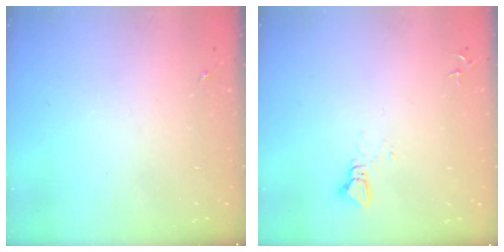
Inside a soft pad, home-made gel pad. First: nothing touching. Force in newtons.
{"total": 2.3, "press": 2.3, "slide": 0.1}